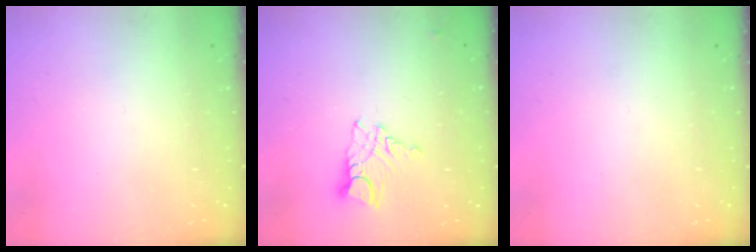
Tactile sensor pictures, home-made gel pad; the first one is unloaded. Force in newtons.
{"total": 8.3, "press": 8.3, "slide": 0.6}
{"total": 0.0}